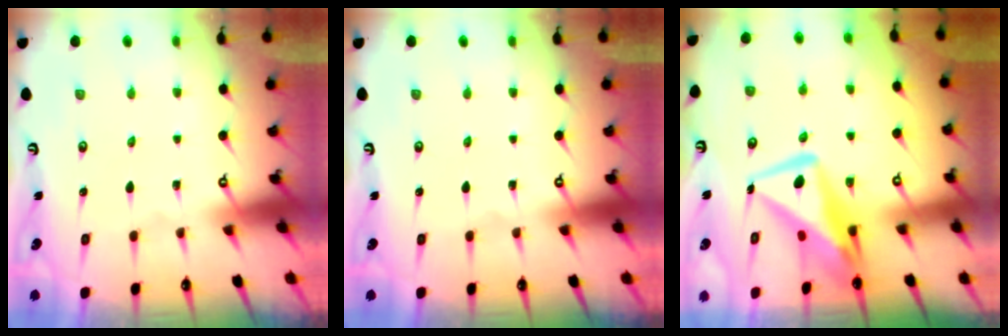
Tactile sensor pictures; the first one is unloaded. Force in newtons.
{"total": 0.0}
{"total": 12.2, "press": 12.2, "slide": 1.1}